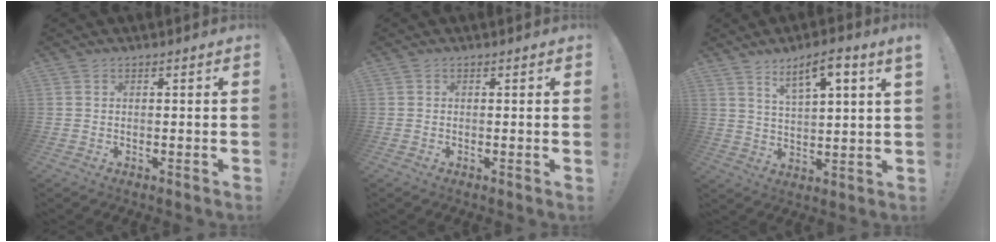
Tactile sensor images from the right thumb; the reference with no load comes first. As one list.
[{"total": 0.8, "force": [0.1, -0.4, 0.6], "torque": [-0.011, -0.001, 0.001]}, {"total": 8.3, "force": [5.5, 1.2, 6.0], "torque": [-0.096, -0.025, 0.090]}]